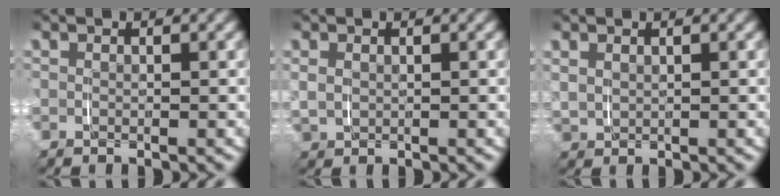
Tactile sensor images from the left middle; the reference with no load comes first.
{"total": 2.2, "force": [0.6, 1.9, 1.0], "torque": [-0.038, -0.005, 0.017]}
{"total": 1.7, "force": [1.0, 1.3, 0.7], "torque": [-0.026, -0.002, 0.025]}